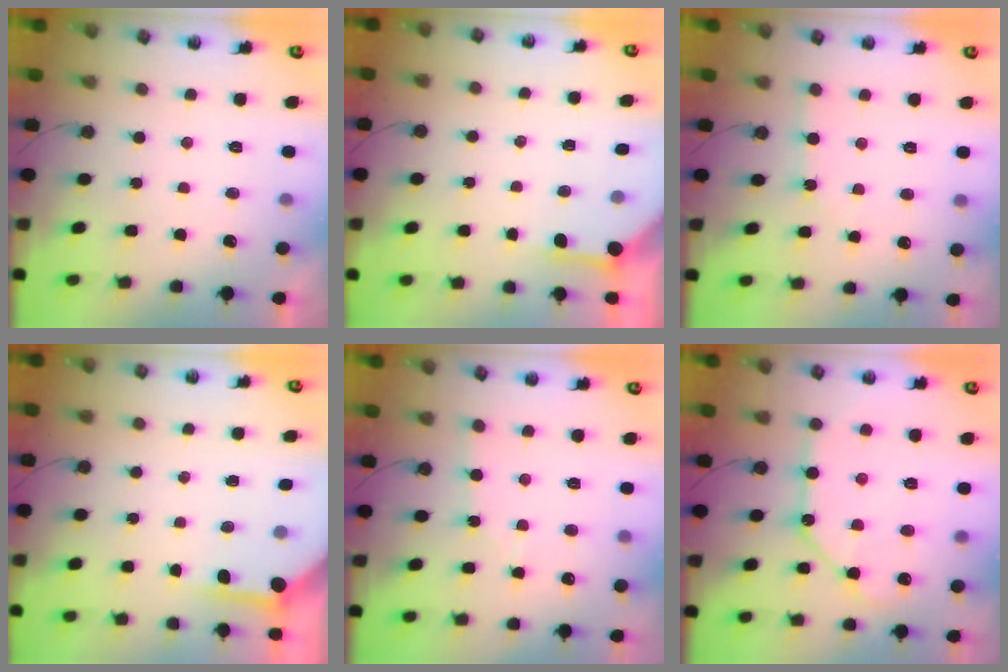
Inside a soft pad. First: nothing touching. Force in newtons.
{"total": 3.9, "press": 3.8, "slide": 0.4}
{"total": 1.5, "press": 1.5, "slide": 0.3}
{"total": 3.8, "press": 3.8, "slide": 0.2}
{"total": 2.6, "press": 2.6, "slide": 0.3}
{"total": 13.1, "press": 13.1, "slide": 1.5}